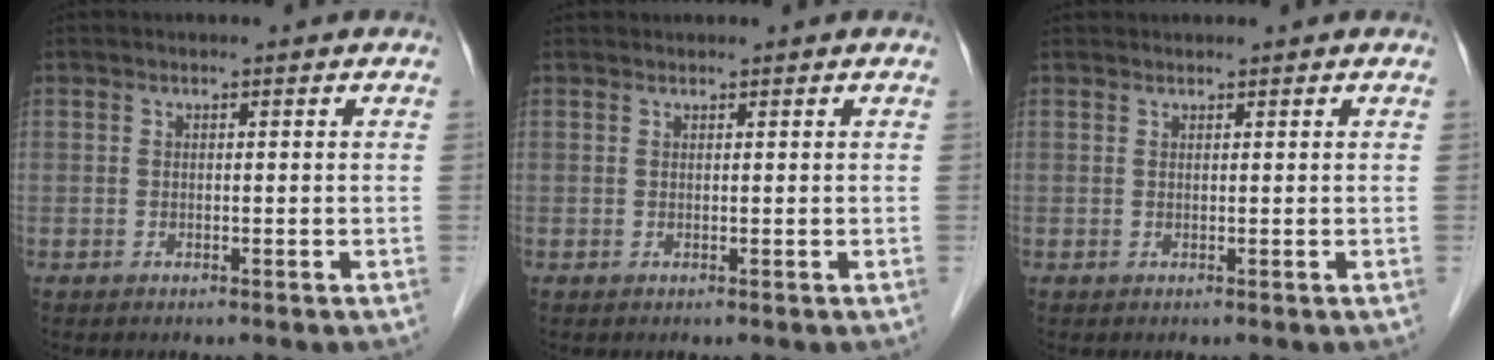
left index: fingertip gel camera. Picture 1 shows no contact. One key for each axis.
{"total": 0.8, "fx": 0.7, "fy": 0.3, "fz": 0.0, "tx": 0.006, "ty": 0.008, "tz": 0.014}
{"total": 1.1, "fx": 1.0, "fy": 0.4, "fz": 0.1, "tx": 0.007, "ty": 0.012, "tz": 0.018}